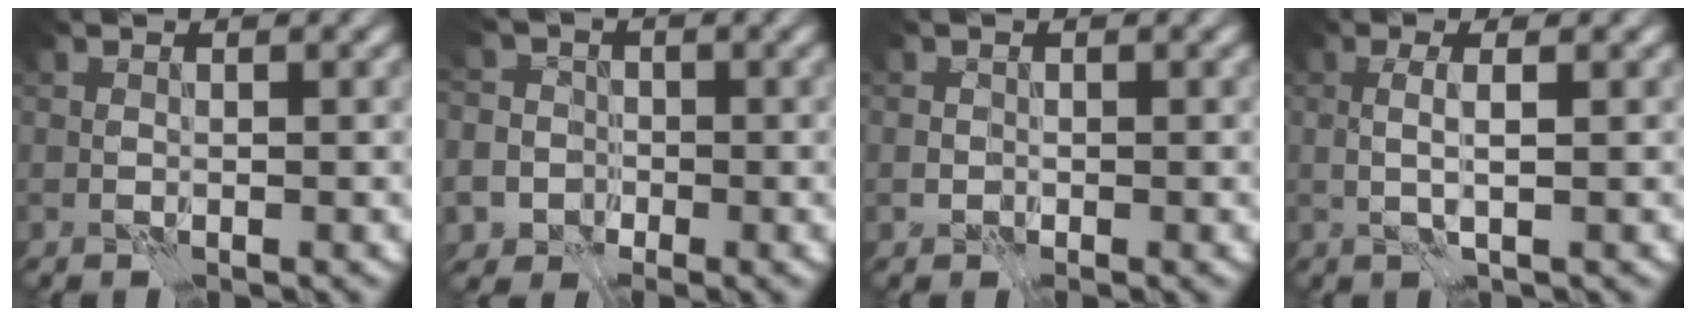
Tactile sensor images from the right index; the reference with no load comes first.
{"total": 8.9, "force": [-3.0, 8.0, 2.2], "torque": [-0.037, 0.001, -0.099]}
{"total": 0.9, "force": [-0.3, 0.8, 0.2], "torque": [0.001, -0.002, -0.009]}
{"total": 1.7, "force": [0.2, 0.1, 1.7], "torque": [-0.030, 0.006, 0.001]}